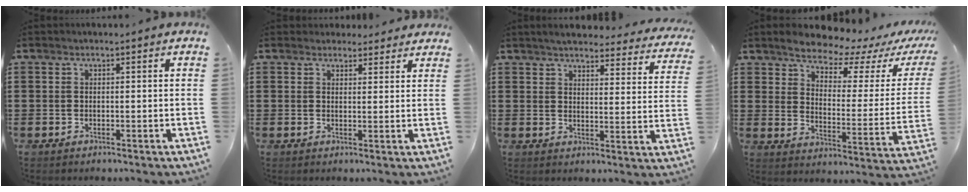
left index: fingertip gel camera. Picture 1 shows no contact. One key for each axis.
{"total": 2.7, "fx": 2.5, "fy": 1.1, "fz": 0.2, "tx": -0.002, "ty": -0.003, "tz": 0.046}
{"total": 4.3, "fx": 4.1, "fy": 0.0, "fz": 1.3, "tx": -0.035, "ty": -0.029, "tz": 0.066}
{"total": 6.7, "fx": 6.4, "fy": 1.1, "fz": 1.9, "tx": -0.056, "ty": -0.047, "tz": 0.107}